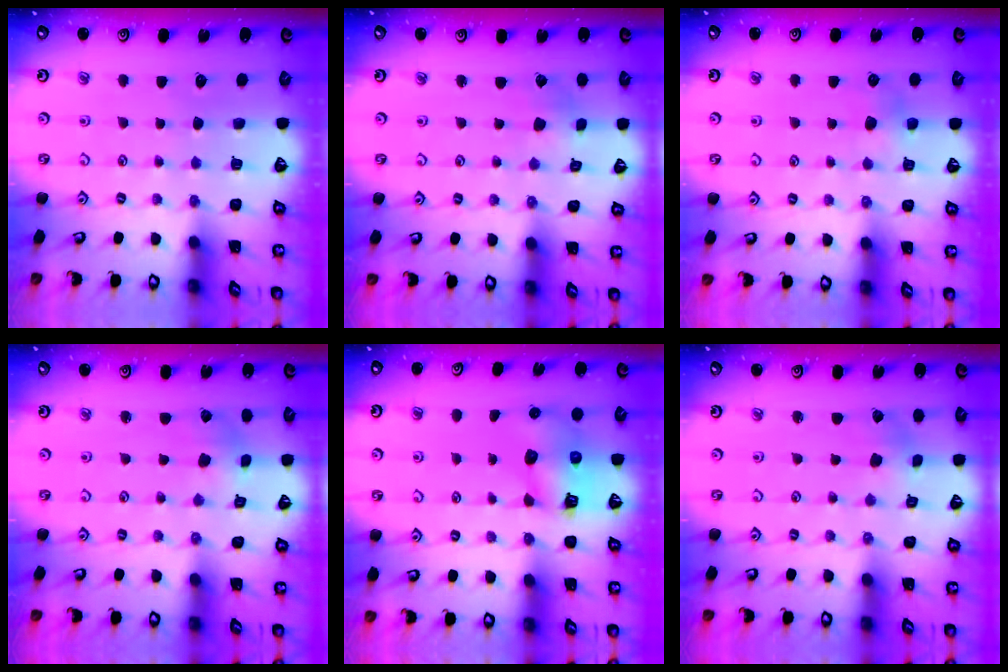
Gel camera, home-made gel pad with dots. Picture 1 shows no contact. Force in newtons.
{"total": 1.5, "press": 1.5, "slide": 0.2}
{"total": 4.2, "press": 4.2, "slide": 0.7}
{"total": 2.0, "press": 2.0, "slide": 0.2}
{"total": 7.7, "press": 7.7, "slide": 0.8}
{"total": 1.8, "press": 1.7, "slide": 0.3}